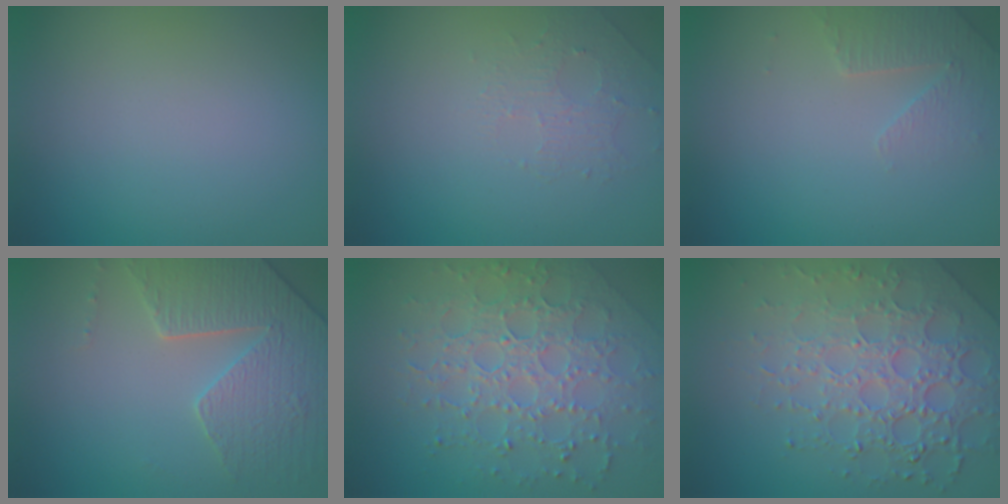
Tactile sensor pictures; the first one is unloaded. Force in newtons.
{"total": 1.4, "press": 0.7, "slide": 1.2}
{"total": 2.3, "press": 2.2, "slide": 0.6}
{"total": 4.3, "press": 4.2, "slide": 0.9}
{"total": 7.2, "press": 5.1, "slide": 5.1}
{"total": 8.0, "press": 5.5, "slide": 5.9}